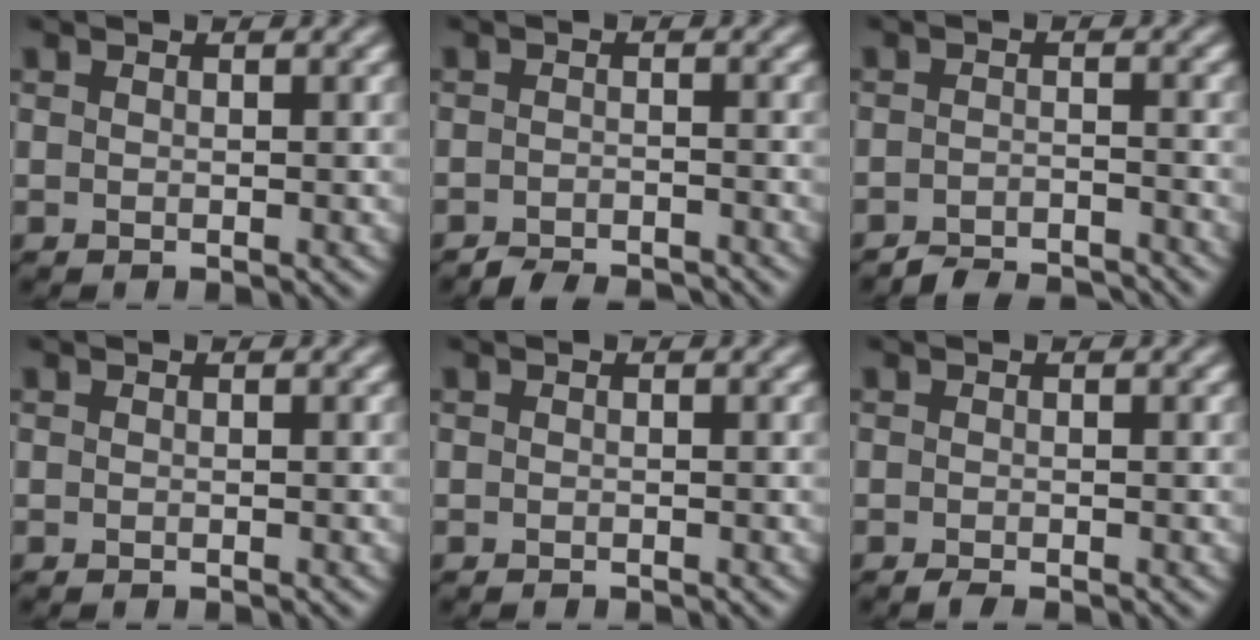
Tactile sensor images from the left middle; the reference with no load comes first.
{"total": 2.8, "force": [-2.8, 0.3, 0.5], "torque": [-0.006, 0.003, -0.049]}
{"total": 3.7, "force": [-3.6, 0.5, 0.6], "torque": [-0.012, 0.002, -0.063]}
{"total": 0.6, "force": [-0.6, -0.1, 0.0], "torque": [0.000, -0.003, -0.011]}
{"total": 0.9, "force": [-0.9, -0.1, 0.1], "torque": [0.002, -0.002, -0.014]}
{"total": 0.6, "force": [-0.6, -0.1, 0.3], "torque": [-0.005, 0.003, -0.012]}